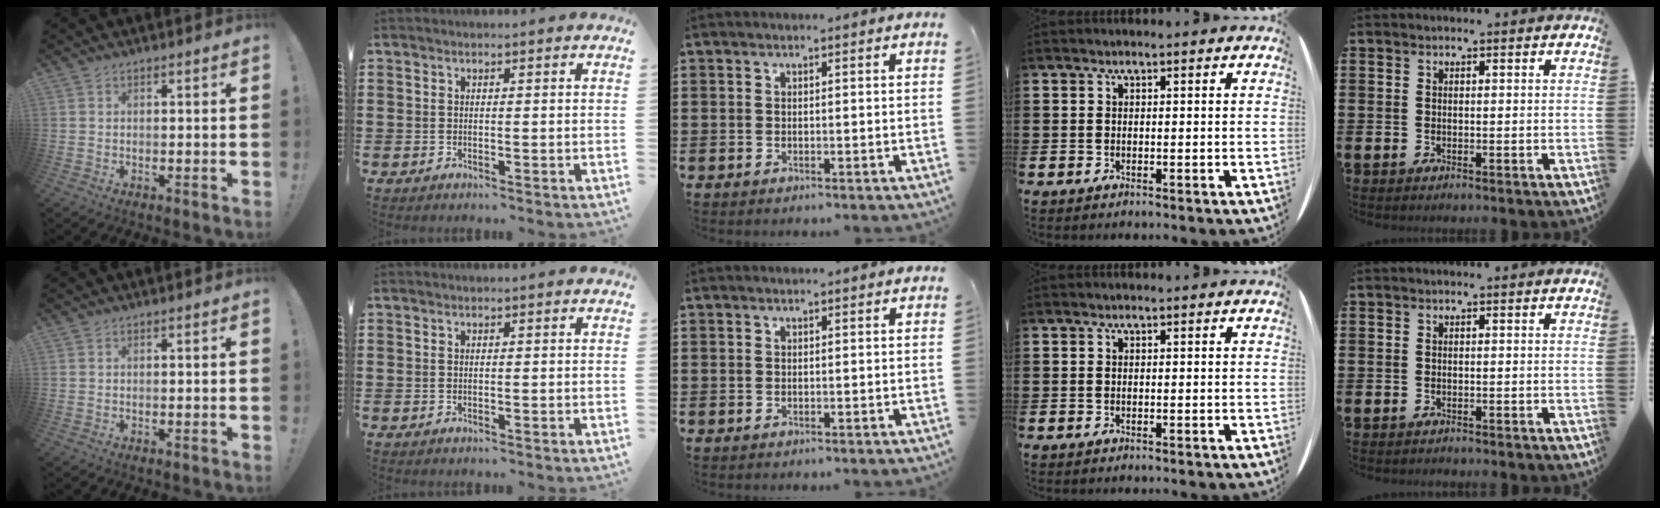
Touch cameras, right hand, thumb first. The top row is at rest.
{}